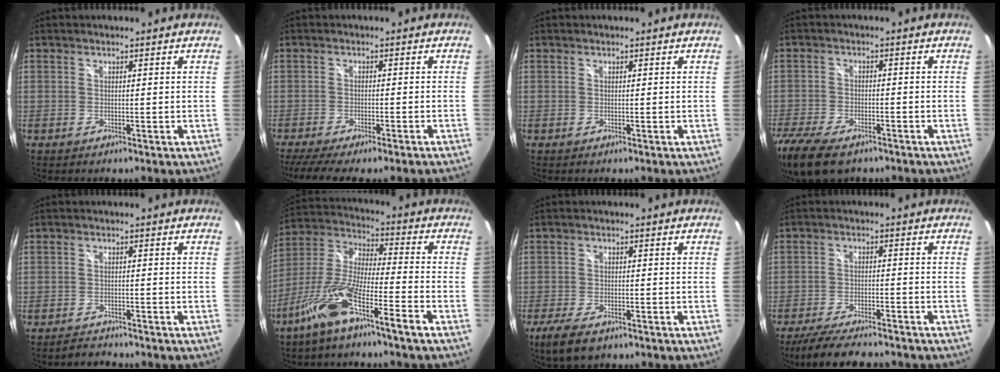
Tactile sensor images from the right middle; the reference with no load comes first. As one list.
[{"total": 8.7, "force": [-7.2, -0.1, 4.9], "torque": [-0.107, -0.030, -0.113]}, {"total": 0.0}, {"total": 14.6, "force": [-10.3, 6.6, 8.0], "torque": [-0.210, -0.048, -0.182]}, {"total": 2.7, "force": [-2.6, 0.8, 0.2], "torque": [-0.014, 0.001, -0.043]}, {"total": 13.8, "force": [-8.6, 1.1, 10.7], "torque": [-0.218, -0.013, -0.164]}, {"total": 6.9, "force": [-4.7, 2.7, 4.2], "torque": [-0.107, -0.024, -0.085]}, {"total": 12.2, "force": [-10.4, 2.6, 5.8], "torque": [-0.127, -0.025, -0.167]}]